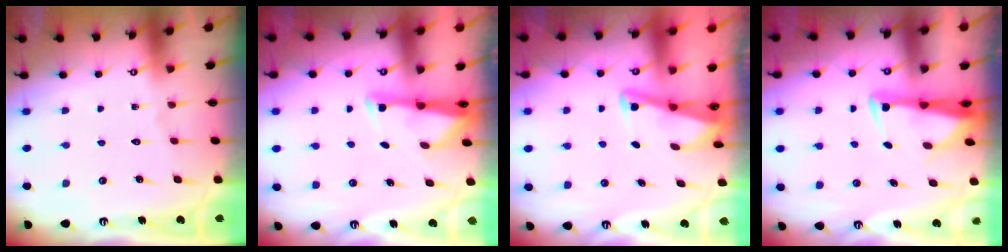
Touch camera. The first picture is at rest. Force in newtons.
{"total": 2.7, "press": 2.7, "slide": 0.4}
{"total": 2.9, "press": 2.8, "slide": 0.4}
{"total": 2.9, "press": 2.9, "slide": 0.6}